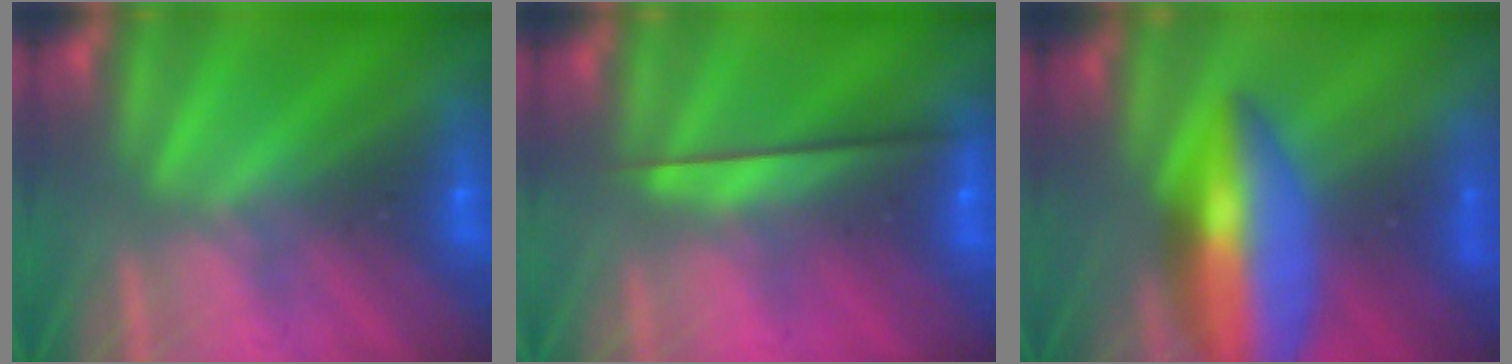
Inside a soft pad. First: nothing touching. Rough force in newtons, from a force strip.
{"total": 2.4}
{"total": 5.8}